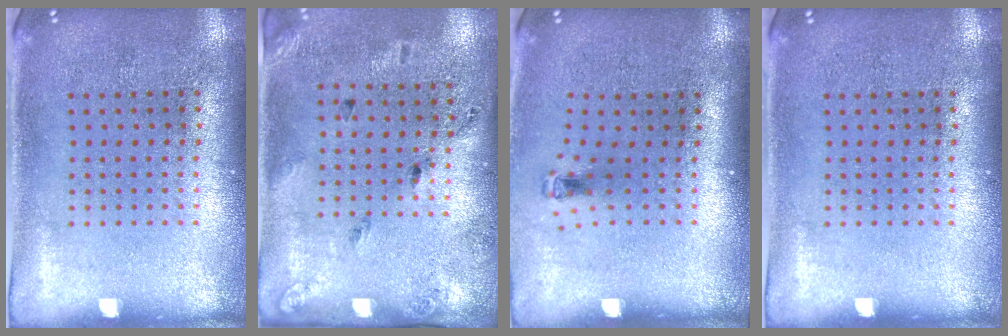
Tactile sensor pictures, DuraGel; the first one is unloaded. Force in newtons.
{"total": 1.8, "press": 1.1, "slide": 1.5}
{"total": 0.6, "press": 0.3, "slide": 0.5}
{"total": 0.0}